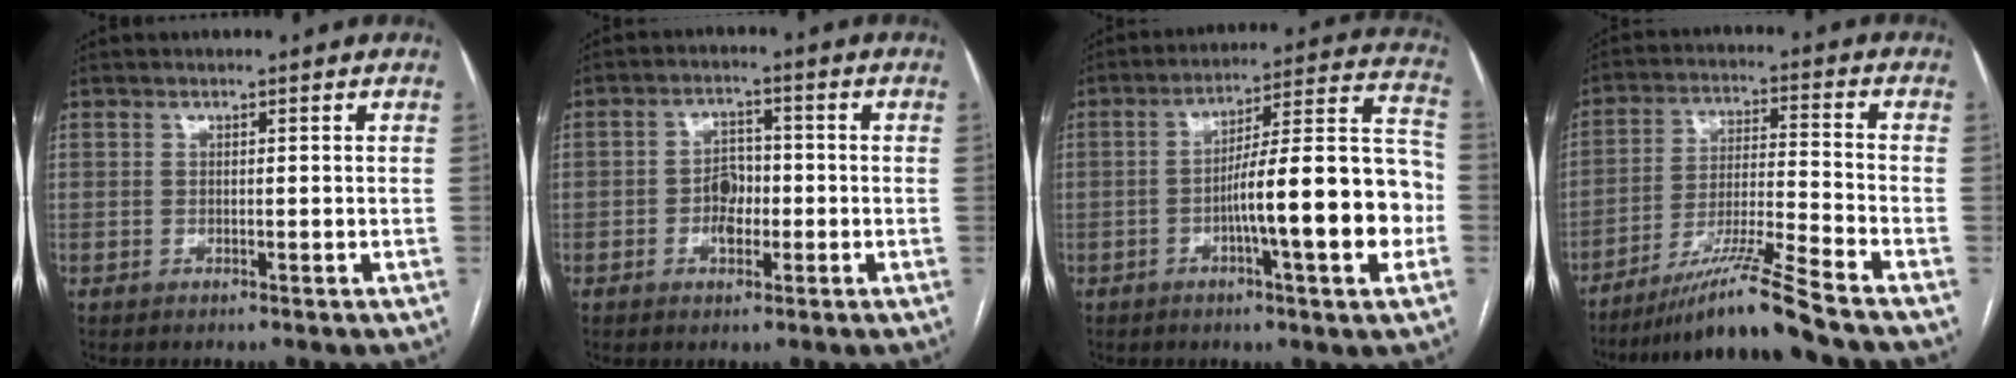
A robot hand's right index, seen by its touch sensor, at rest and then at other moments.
{"total": 4.3, "force": [-1.0, 2.8, 3.1], "torque": [-0.053, 0.010, -0.018]}
{"total": 17.2, "force": [-3.9, 1.8, 16.7], "torque": [-0.241, 0.023, -0.058]}
{"total": 11.9, "force": [-9.8, -2.4, 6.3], "torque": [-0.113, -0.012, -0.175]}